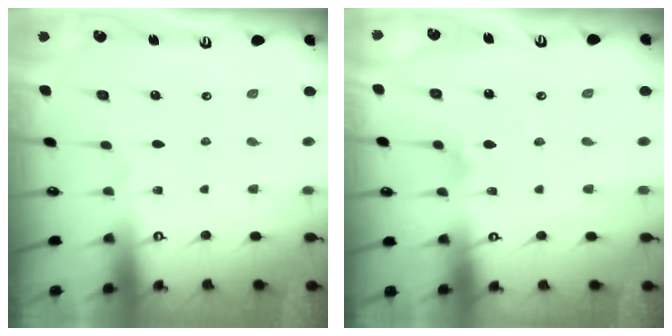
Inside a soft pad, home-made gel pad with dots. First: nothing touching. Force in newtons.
{"total": 2.7, "press": 2.7, "slide": 0.5}